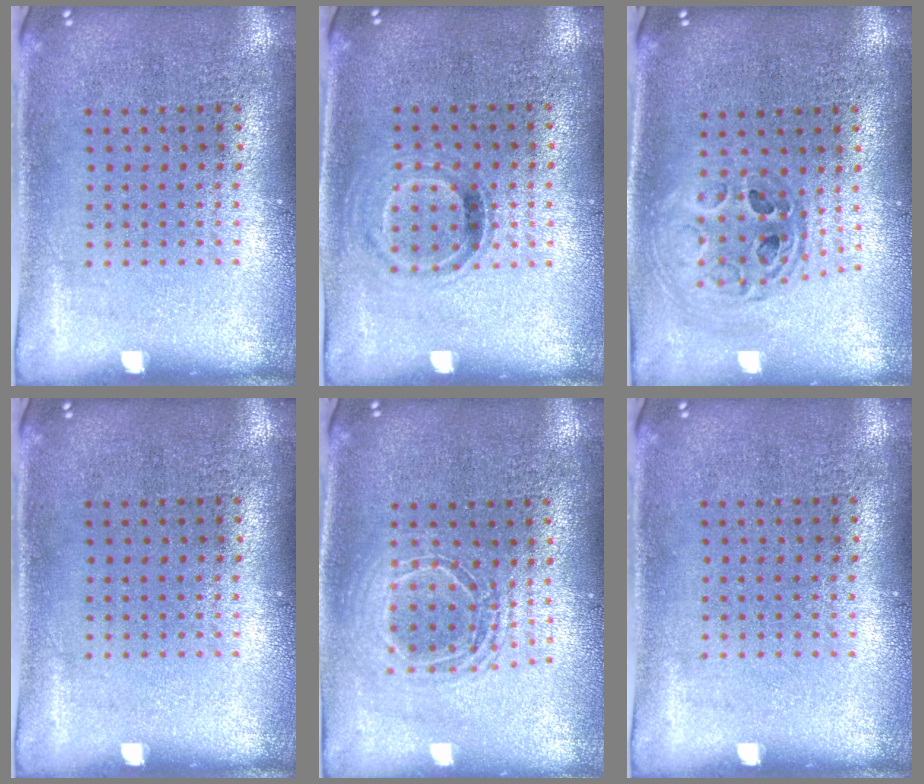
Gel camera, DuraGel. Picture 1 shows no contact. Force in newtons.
{"total": 0.9, "press": 0.8, "slide": 0.3}
{"total": 1.0, "press": 0.9, "slide": 0.3}
{"total": 0.0}
{"total": 1.8, "press": 1.5, "slide": 0.9}
{"total": 0.0}